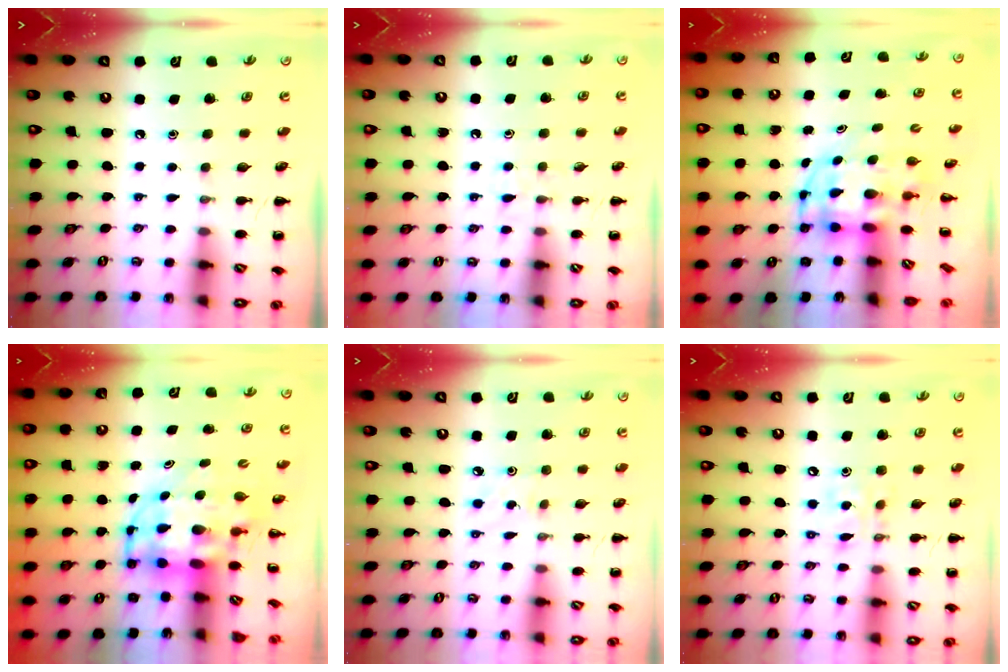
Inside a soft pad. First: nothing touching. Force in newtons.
{"total": 4.1, "press": 3.7, "slide": 1.8}
{"total": 3.8, "press": 3.7, "slide": 0.8}
{"total": 6.5, "press": 6.2, "slide": 2.0}
{"total": 2.1, "press": 2.0, "slide": 0.7}
{"total": 8.1, "press": 7.9, "slide": 1.6}